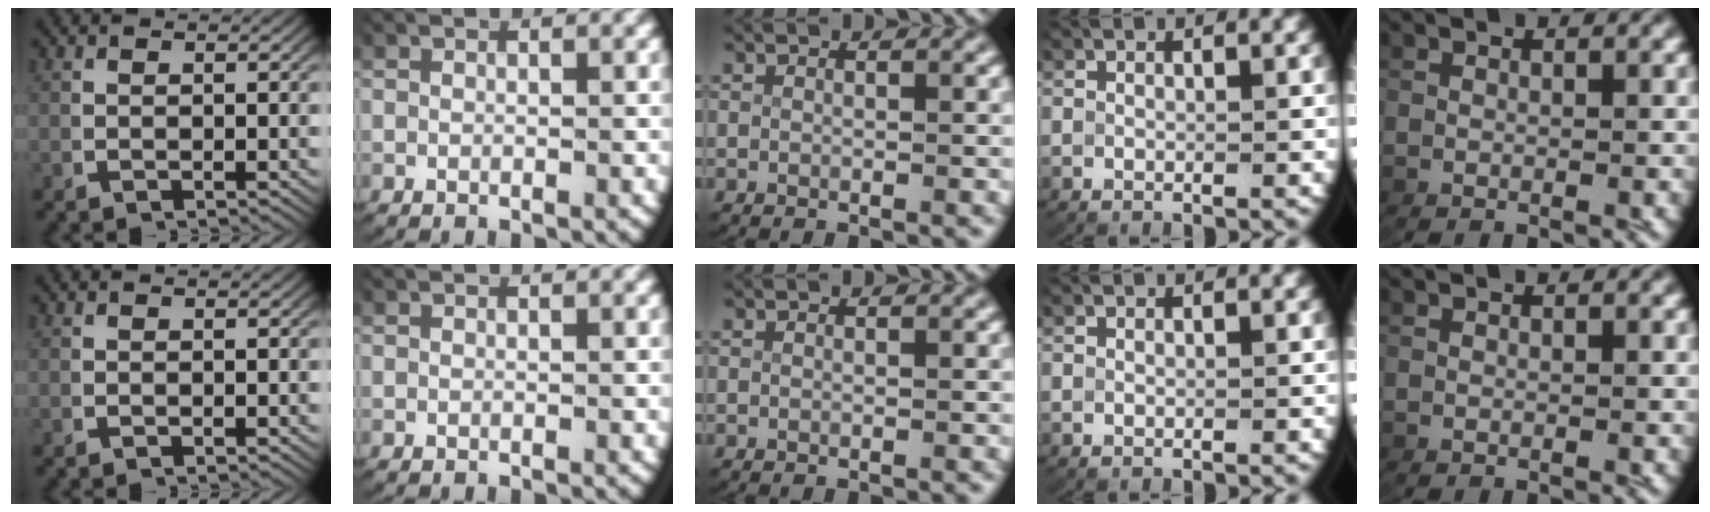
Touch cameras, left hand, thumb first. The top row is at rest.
{}